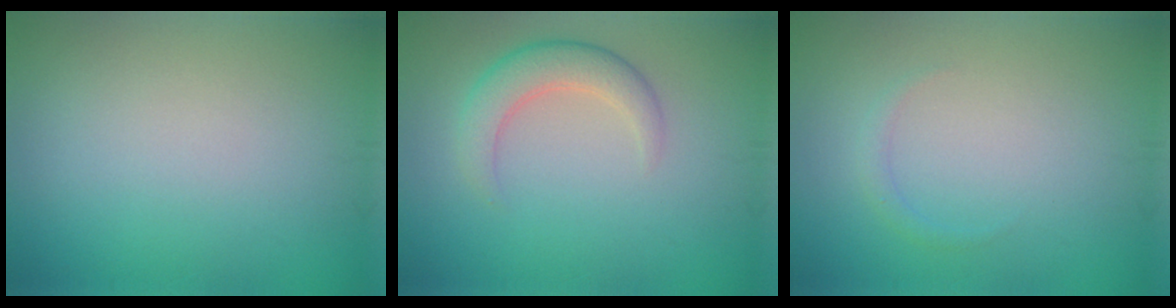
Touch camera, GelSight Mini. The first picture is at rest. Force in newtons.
{"total": 3.3, "press": 3.3, "slide": 0.3}
{"total": 0.8, "press": 0.8, "slide": 0.0}